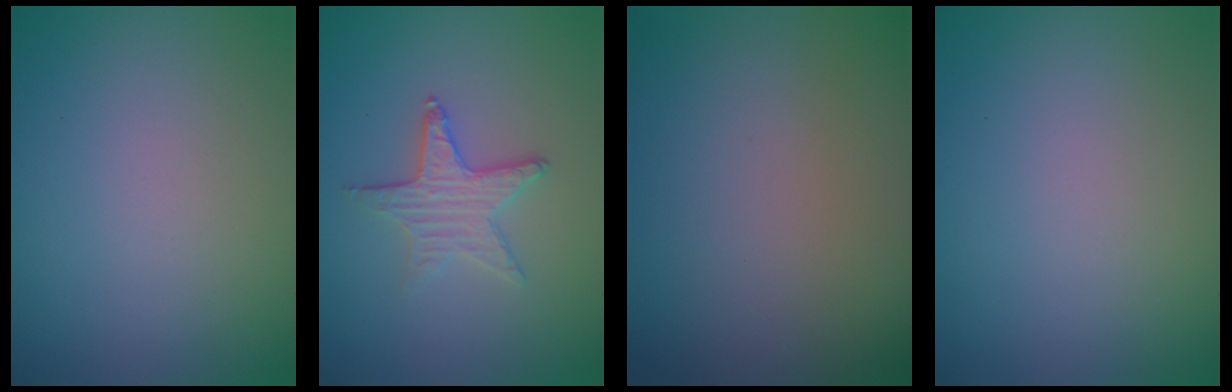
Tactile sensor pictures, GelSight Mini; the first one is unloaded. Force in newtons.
{"total": 2.8, "press": 2.5, "slide": 1.3}
{"total": 0.0}
{"total": 0.0}